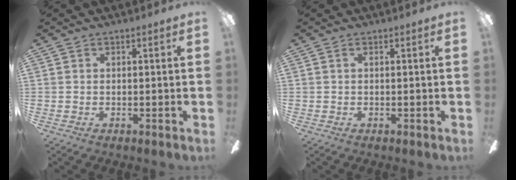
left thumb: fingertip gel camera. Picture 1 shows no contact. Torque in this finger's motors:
{"motor_torque": [0.00, 0.00, 0.04, -0.04, 0.00]}